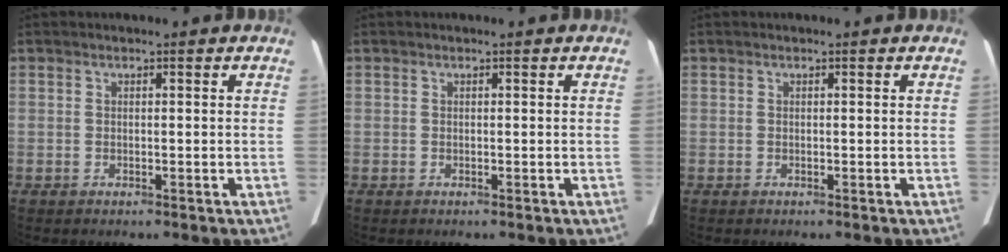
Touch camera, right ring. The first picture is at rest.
{"total": 0.0}
{"total": 0.0}